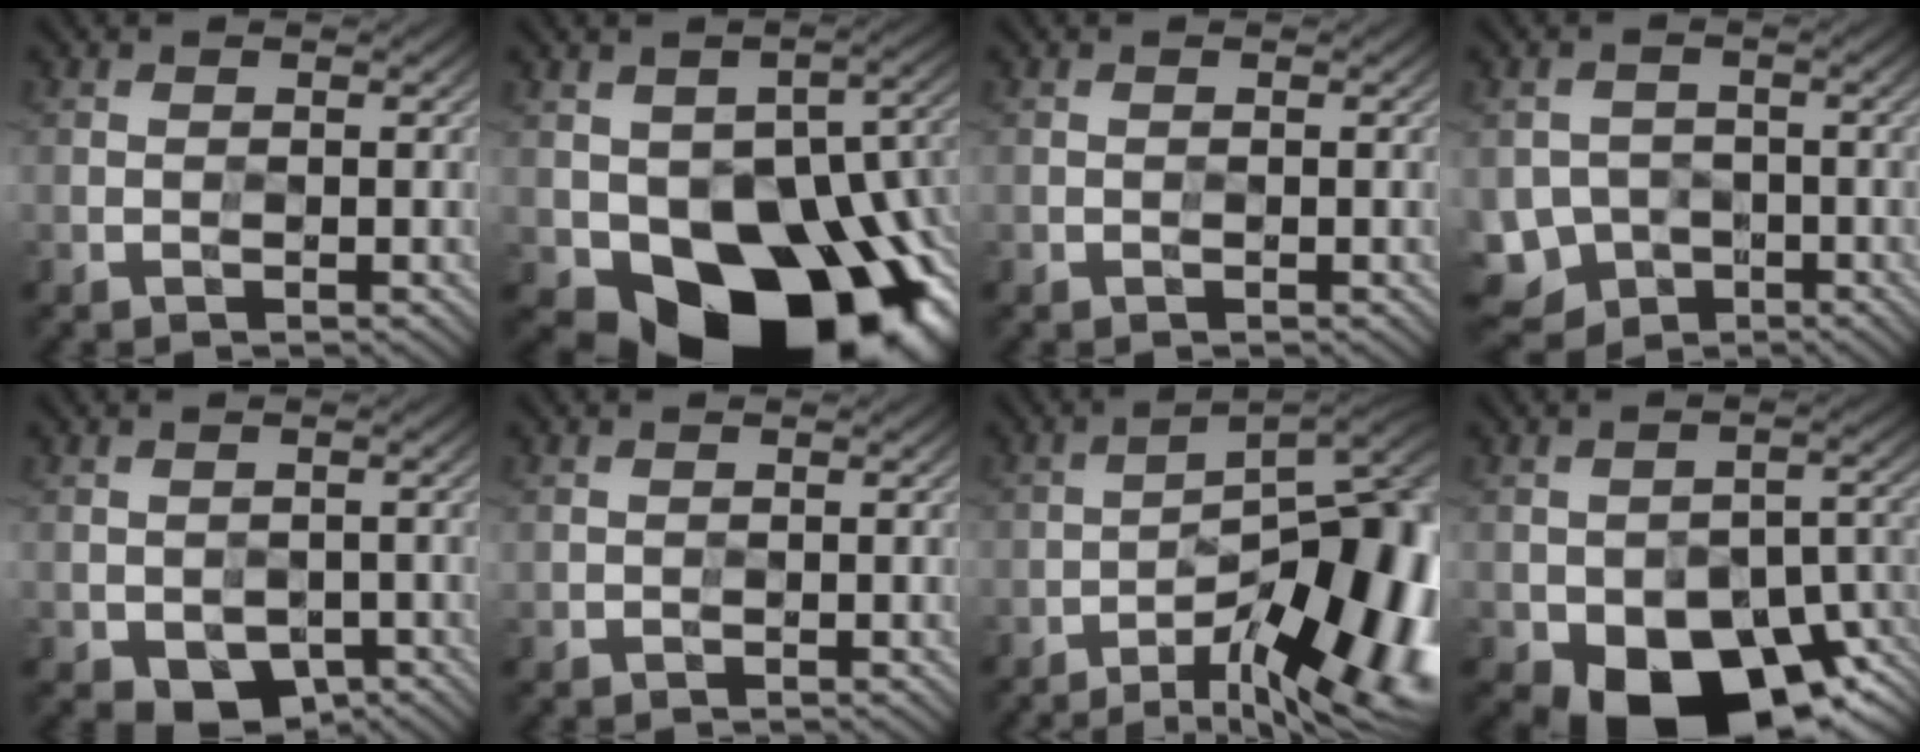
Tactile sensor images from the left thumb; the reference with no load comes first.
{"total": 20.6, "force": [-7.4, 13.0, 14.1], "torque": [-0.194, -0.037, -0.087]}
{"total": 0.0}
{"total": 6.9, "force": [-3.3, 5.4, 2.6], "torque": [-0.060, -0.023, -0.061]}
{"total": 5.7, "force": [-2.6, 3.6, 3.5], "torque": [-0.059, -0.021, -0.029]}
{"total": 0.5, "force": [0.2, 0.4, 0.2], "torque": [-0.006, -0.003, 0.004]}
{"total": 16.7, "force": [-7.4, 5.2, 14.1], "torque": [-0.182, 0.007, -0.108]}
{"total": 15.3, "force": [-7.7, 8.1, 10.4], "torque": [-0.159, -0.027, -0.118]}